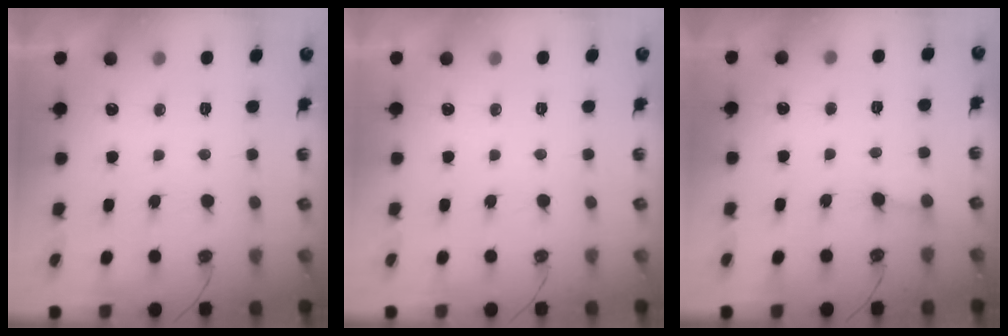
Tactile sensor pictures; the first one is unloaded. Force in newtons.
{"total": 0.0}
{"total": 2.8, "press": 2.8, "slide": 0.4}